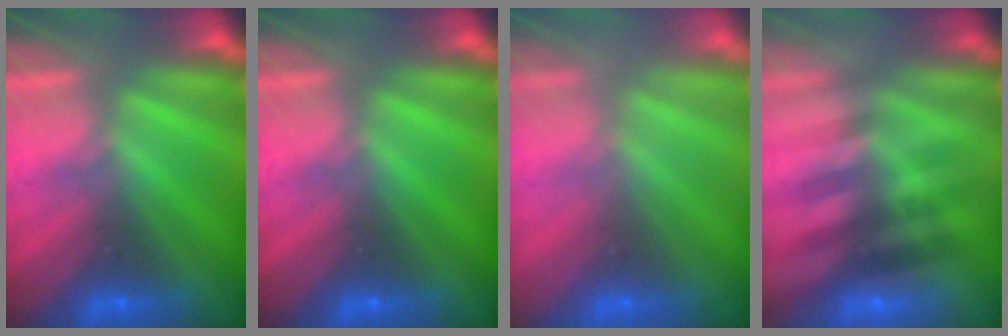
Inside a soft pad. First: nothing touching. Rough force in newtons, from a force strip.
{"total": 0.0}
{"total": 2.8}
{"total": 2.4}